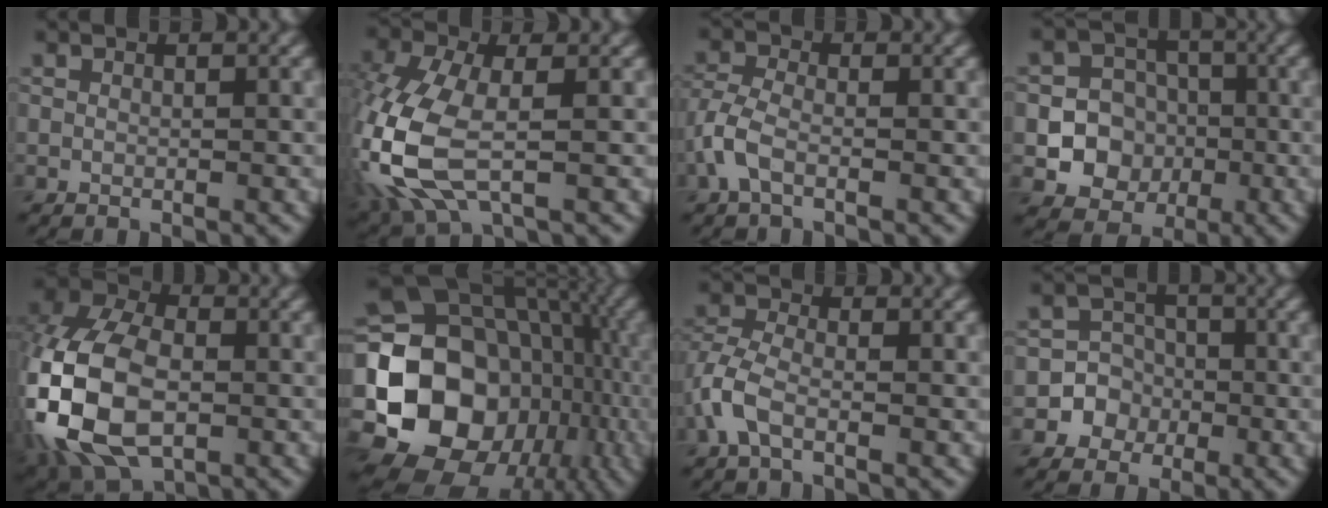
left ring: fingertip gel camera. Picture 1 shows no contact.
{"total": 8.7, "force": [-1.8, 4.5, 7.3], "torque": [-0.191, -0.009, -0.046]}
{"total": 3.0, "force": [-1.4, 1.4, 2.2], "torque": [-0.057, 0.004, -0.041]}
{"total": 8.0, "force": [-1.7, 7.5, 2.3], "torque": [-0.023, 0.002, -0.052]}
{"total": 13.9, "force": [-3.5, 8.8, 10.2], "torque": [-0.229, -0.021, -0.070]}
{"total": 17.0, "force": [-3.4, 14.1, 8.9], "torque": [-0.166, -0.011, -0.065]}
{"total": 3.5, "force": [-1.5, 1.7, 2.6], "torque": [-0.069, 0.005, -0.045]}
{"total": 4.5, "force": [-1.5, 4.2, 0.3], "torque": [0.026, 0.011, -0.043]}